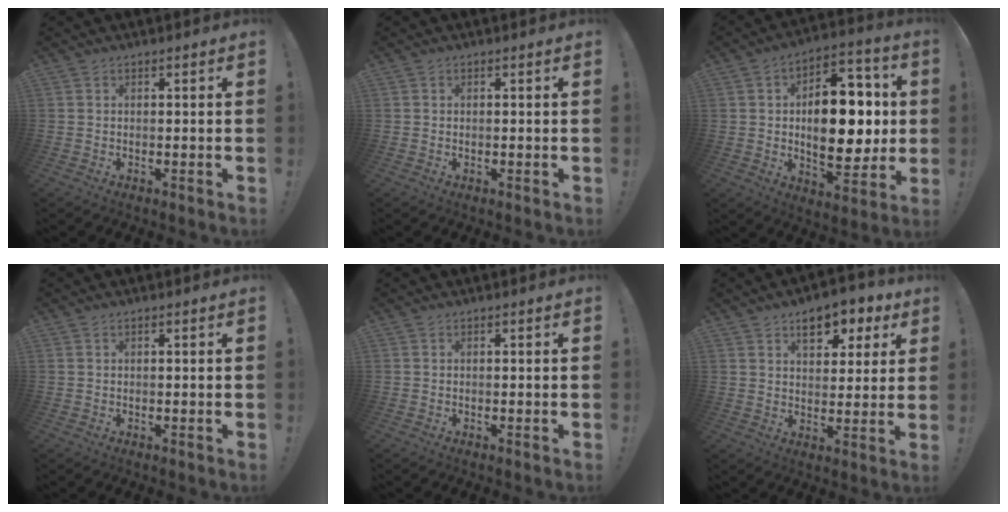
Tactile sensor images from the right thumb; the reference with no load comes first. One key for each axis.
{"total": 0.0}
{"total": 21.0, "fx": 1.0, "fy": 12.2, "fz": 17.1, "tx": -0.246, "ty": 0.008, "tz": 0.025}
{"total": 0.0}
{"total": 0.0}
{"total": 9.3, "fx": 5.2, "fy": 5.5, "fz": 5.4, "tx": -0.062, "ty": -0.030, "tz": 0.091}